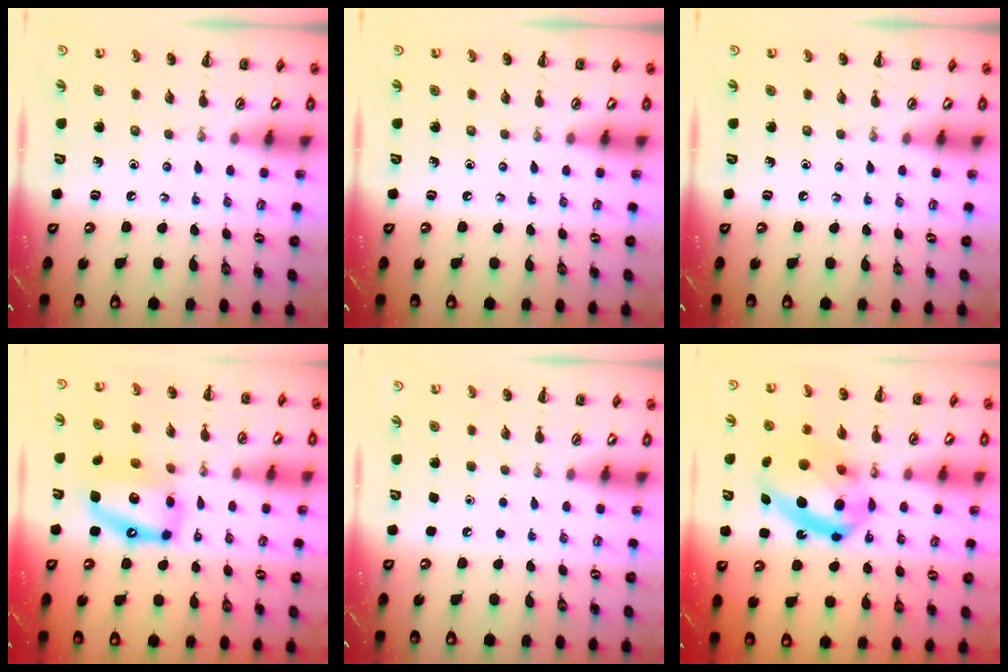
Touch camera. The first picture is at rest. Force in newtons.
{"total": 0.0}
{"total": 0.0}
{"total": 13.8, "press": 13.3, "slide": 3.7}
{"total": 1.7, "press": 1.7, "slide": 0.1}
{"total": 18.2, "press": 17.7, "slide": 4.5}